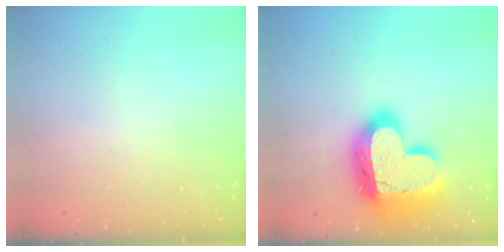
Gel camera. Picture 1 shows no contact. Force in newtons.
{"total": 27.3, "press": 27.2, "slide": 2.0}